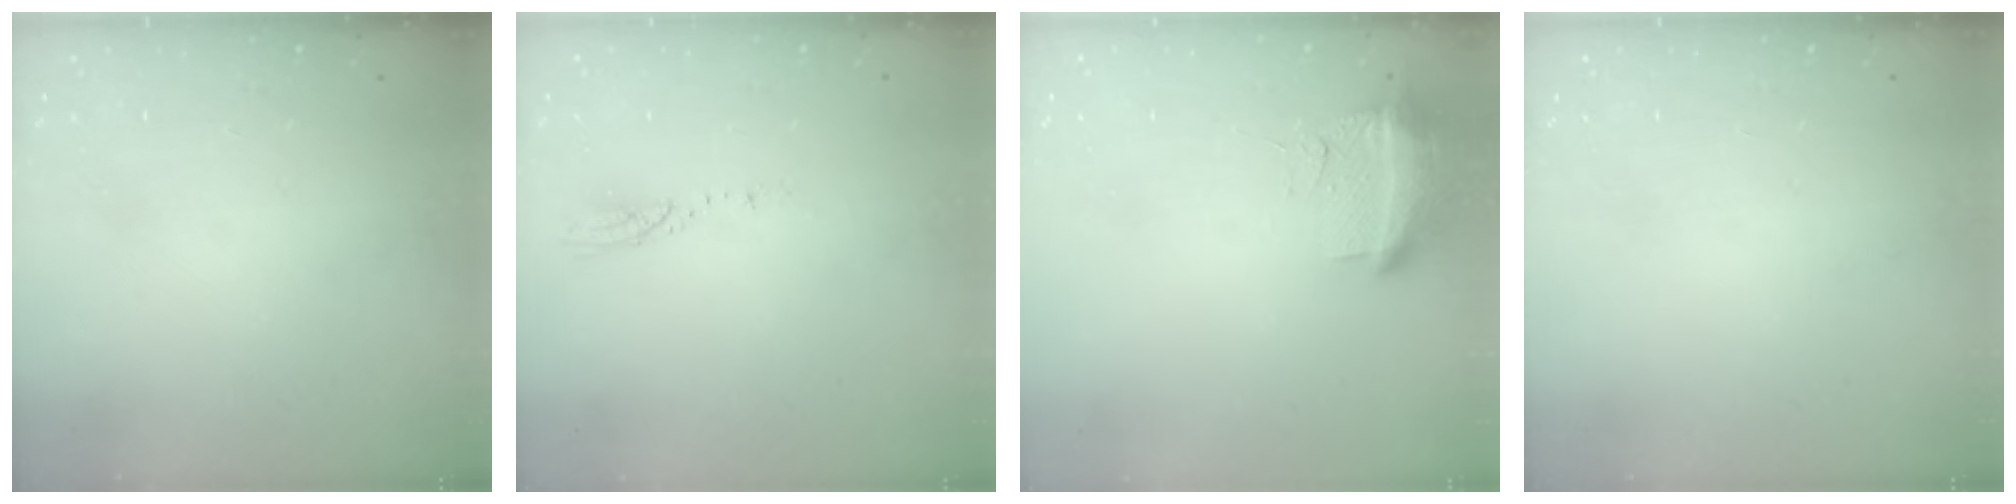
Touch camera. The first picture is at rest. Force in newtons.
{"total": 3.0, "press": 3.0, "slide": 0.2}
{"total": 11.3, "press": 10.3, "slide": 4.7}
{"total": 0.0}